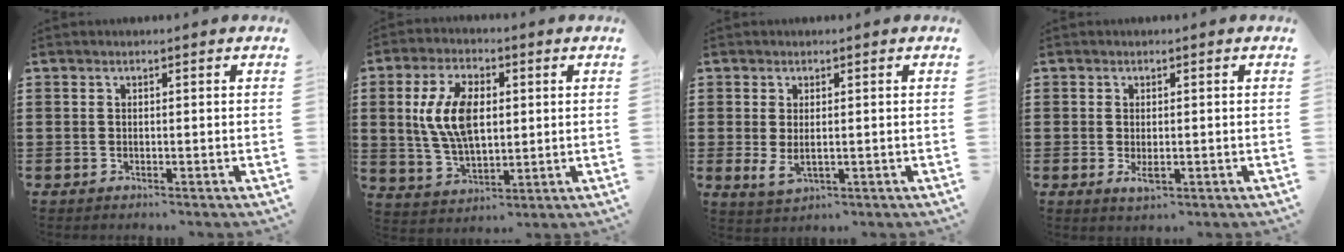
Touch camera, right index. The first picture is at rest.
{"total": 9.9, "force": [1.6, 5.4, 8.2], "torque": [-0.182, 0.012, 0.025]}
{"total": 3.1, "force": [0.2, 1.6, 2.6], "torque": [-0.066, -0.002, 0.001]}
{"total": 1.9, "force": [-0.4, 0.8, 1.7], "torque": [-0.031, -0.001, -0.006]}